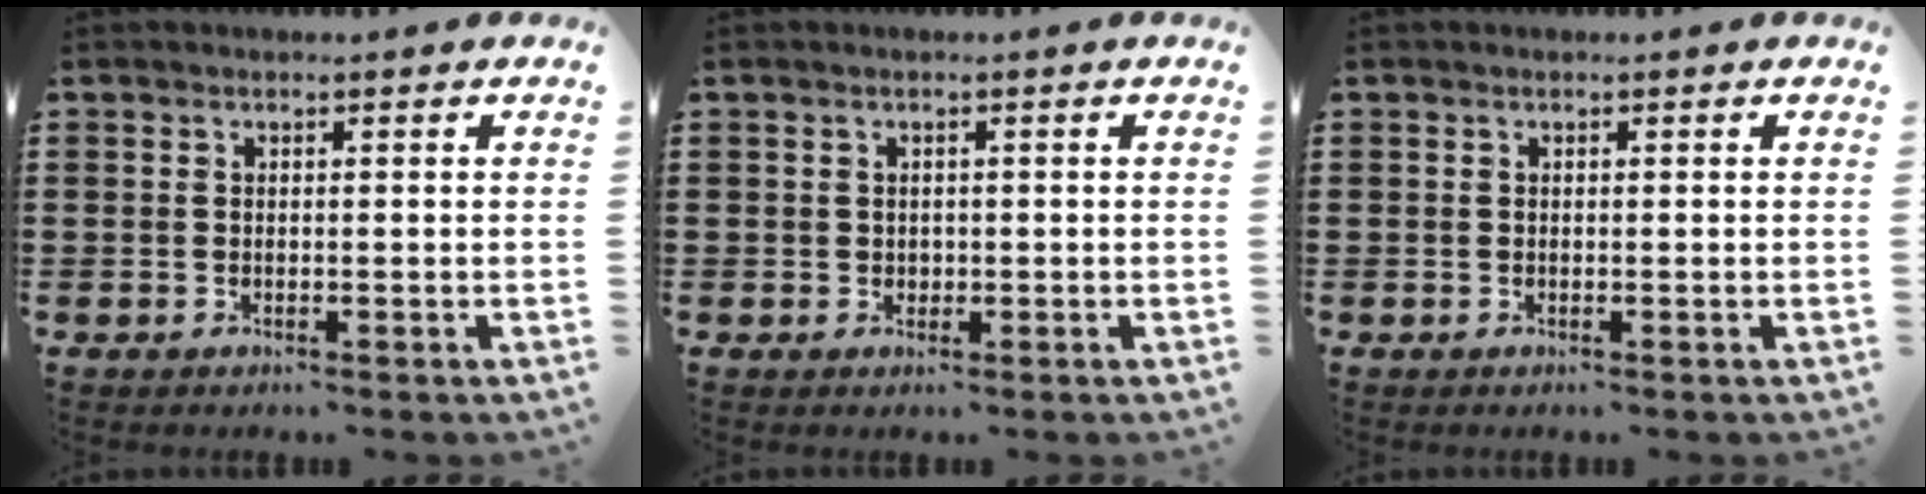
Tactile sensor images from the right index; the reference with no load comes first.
{"total": 0.9, "force": [0.2, 0.9, 0.3], "torque": [-0.008, 0.005, 0.004]}
{"total": 0.0}